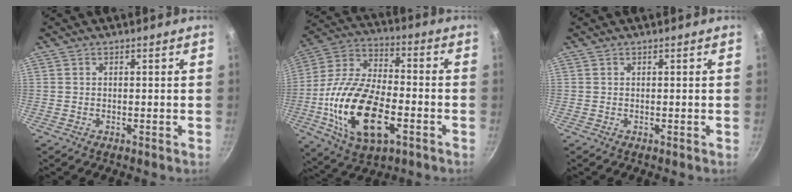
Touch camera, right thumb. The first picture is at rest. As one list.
[{"total": 22.2, "force": [-6.0, 11.5, 18.0], "torque": [-0.345, 0.025, -0.112]}, {"total": 0.0}]